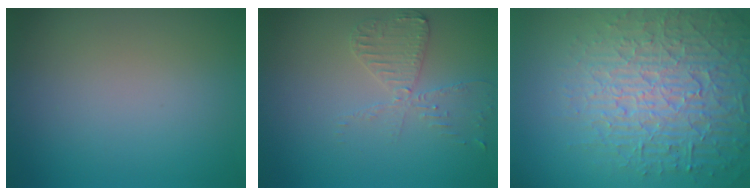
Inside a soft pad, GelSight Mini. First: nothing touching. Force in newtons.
{"total": 3.1, "press": 2.8, "slide": 1.3}
{"total": 6.8, "press": 6.6, "slide": 1.7}